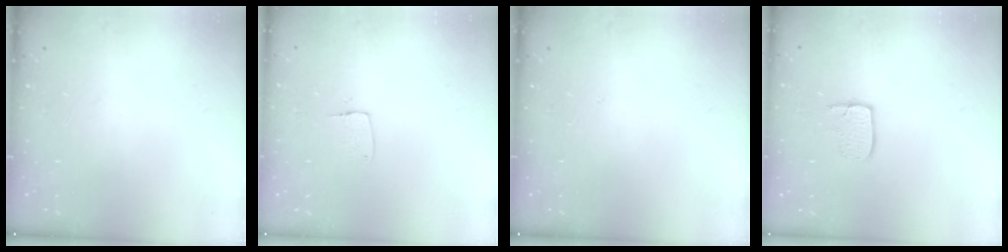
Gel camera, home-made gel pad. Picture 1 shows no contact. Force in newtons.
{"total": 4.3, "press": 4.3, "slide": 0.4}
{"total": 0.0}
{"total": 5.9, "press": 5.9, "slide": 0.4}